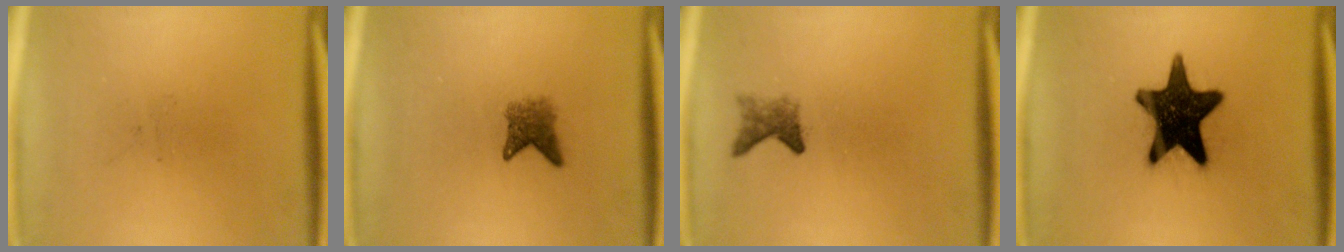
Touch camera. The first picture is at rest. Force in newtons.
{"total": 2.8}
{"total": 2.1}
{"total": 17.0}